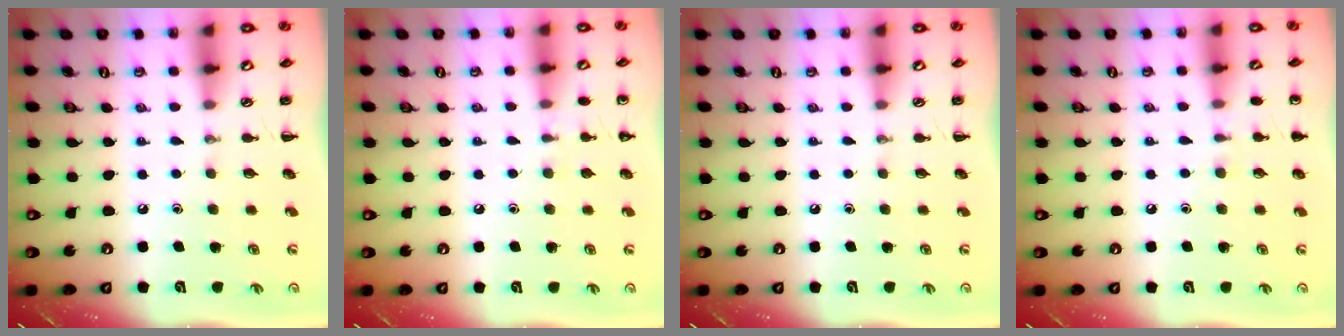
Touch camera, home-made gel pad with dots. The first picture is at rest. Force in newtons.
{"total": 5.5, "press": 5.3, "slide": 1.6}
{"total": 0.0}
{"total": 5.7, "press": 5.5, "slide": 1.6}